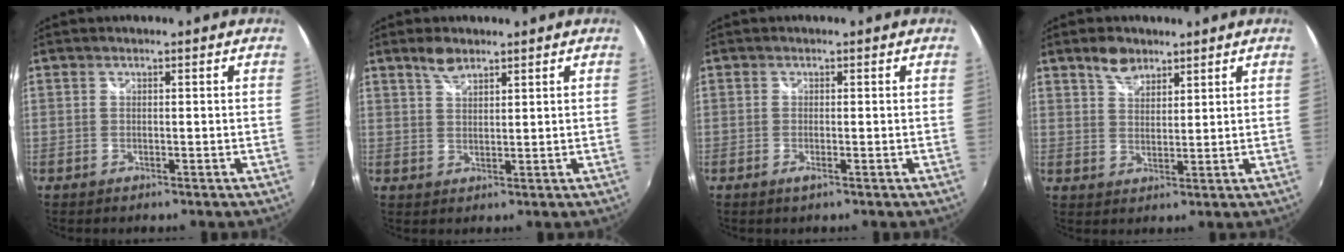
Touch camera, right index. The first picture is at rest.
{"total": 3.4, "force": [2.7, 1.3, 1.7], "torque": [-0.030, 0.005, 0.050]}
{"total": 1.0, "force": [-0.6, 0.0, 0.9], "torque": [-0.017, -0.004, -0.011]}
{"total": 4.7, "force": [3.5, 2.5, 1.9], "torque": [-0.026, 0.006, 0.064]}